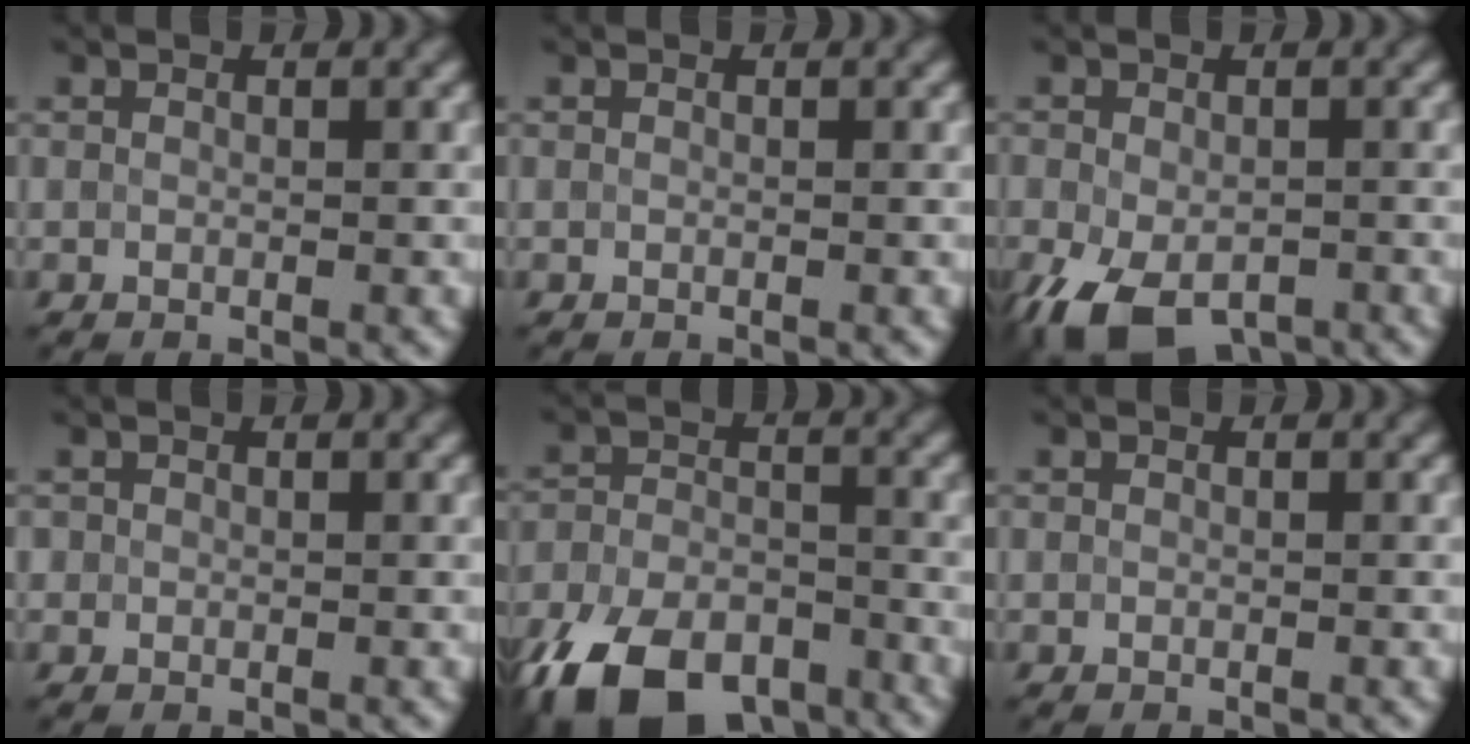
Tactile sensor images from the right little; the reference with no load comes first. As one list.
[{"total": 0.0}, {"total": 7.1, "force": [-4.3, 3.6, 4.4], "torque": [-0.092, -0.024, -0.054]}, {"total": 0.6, "force": [-0.2, -0.2, -0.5], "torque": [0.008, 0.001, 0.006]}, {"total": 11.0, "force": [-7.9, 5.2, 5.7], "torque": [-0.124, -0.020, -0.130]}, {"total": 0.0}]